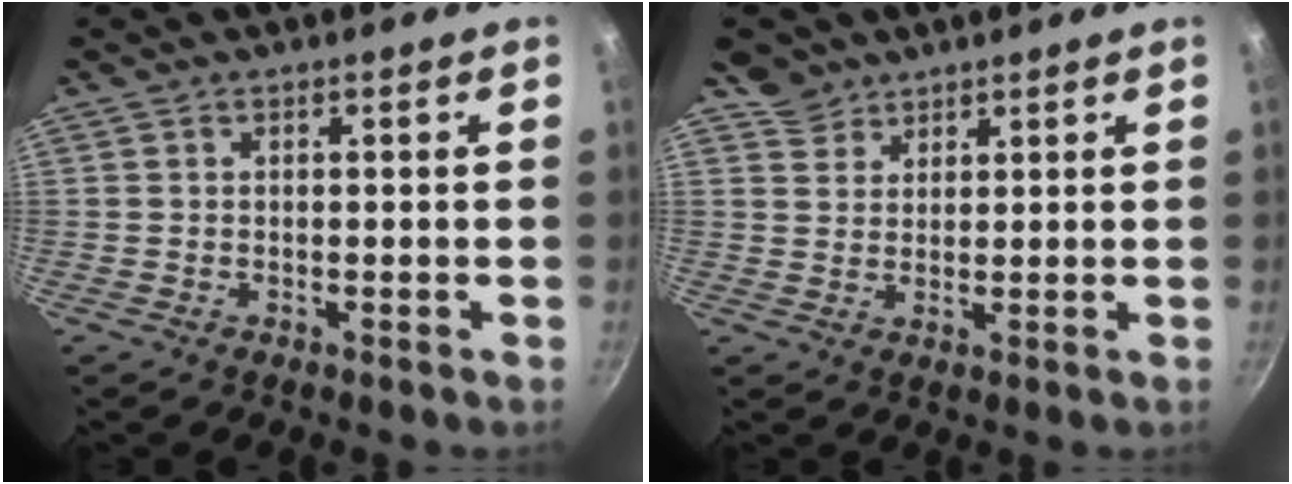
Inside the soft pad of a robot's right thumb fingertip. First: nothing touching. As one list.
[{"total": 4.0, "force": [3.1, 2.5, 0.0], "torque": [0.023, -0.003, 0.054]}]